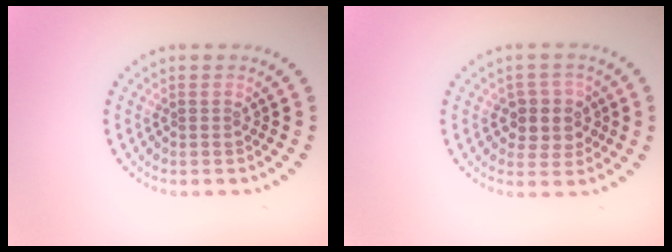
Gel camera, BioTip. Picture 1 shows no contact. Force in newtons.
{"total": 3.3, "press": 3.0, "slide": 1.3}